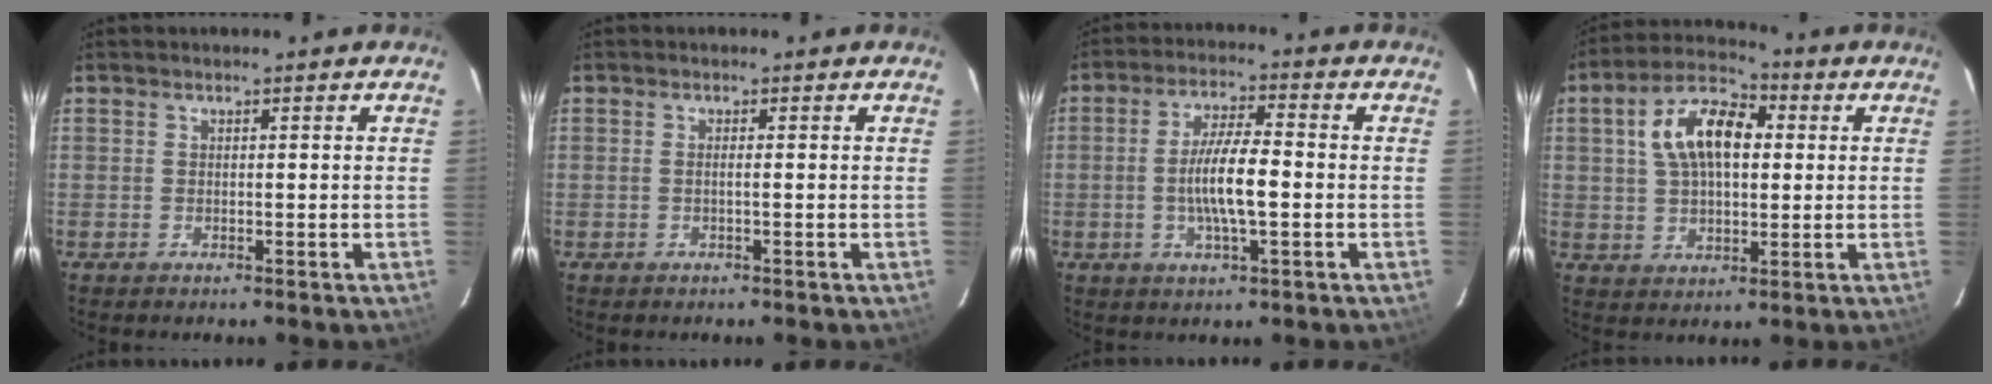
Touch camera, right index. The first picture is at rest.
{"total": 0.7, "force": [-0.2, -0.3, 0.7], "torque": [-0.011, 0.001, -0.004]}
{"total": 8.4, "force": [-1.3, 1.6, 8.1], "torque": [-0.156, -0.001, -0.025]}
{"total": 12.3, "force": [2.6, 6.7, 9.9], "torque": [-0.186, 0.031, 0.042]}